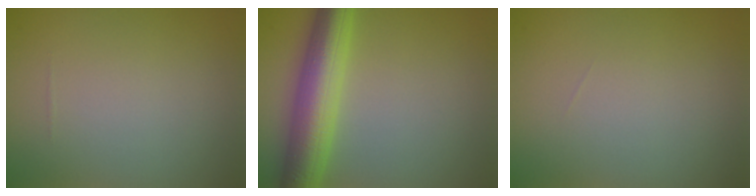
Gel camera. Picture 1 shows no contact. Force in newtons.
{"total": 7.0, "press": 7.0, "slide": 0.1}
{"total": 0.0}